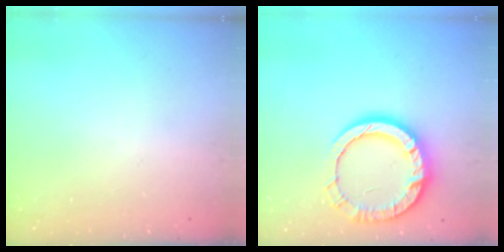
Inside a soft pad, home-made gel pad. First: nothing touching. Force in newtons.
{"total": 14.3, "press": 14.2, "slide": 1.7}